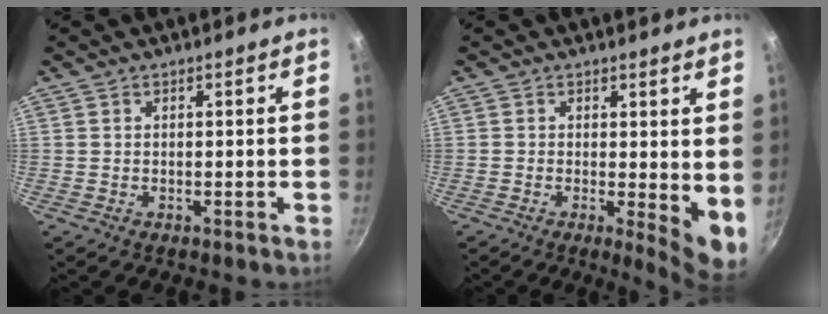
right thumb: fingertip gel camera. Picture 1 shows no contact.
{"total": 6.1, "force": [0.3, 2.2, 5.7], "torque": [-0.072, -0.018, 0.003]}